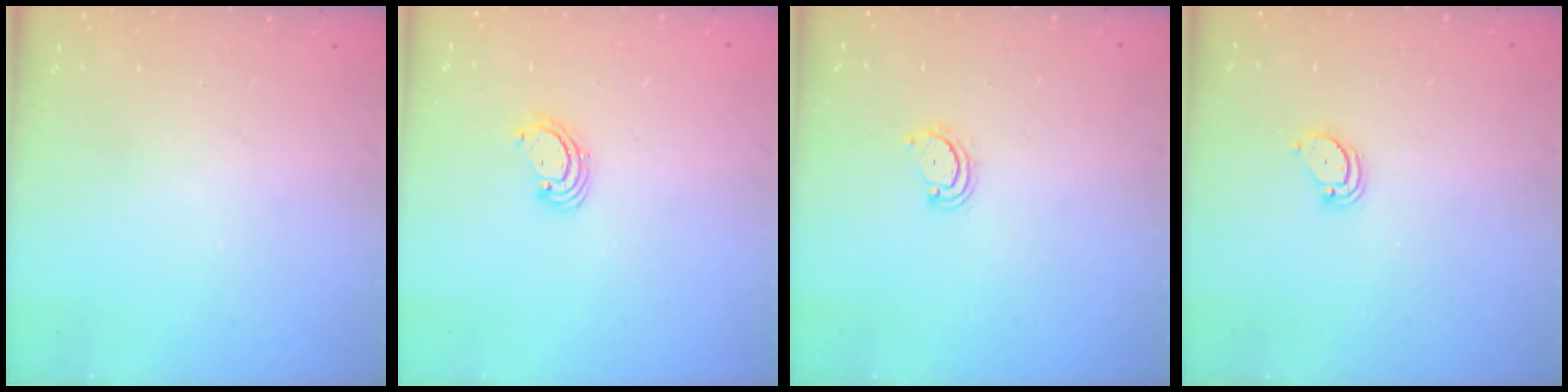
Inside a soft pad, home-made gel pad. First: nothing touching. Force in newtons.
{"total": 3.4, "press": 3.4, "slide": 0.3}
{"total": 3.2, "press": 3.2, "slide": 0.3}
{"total": 2.1, "press": 2.1, "slide": 0.1}